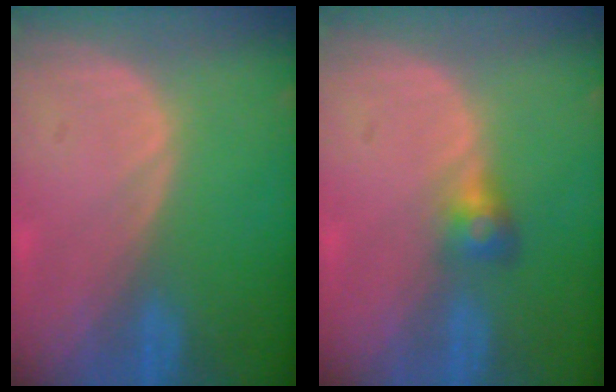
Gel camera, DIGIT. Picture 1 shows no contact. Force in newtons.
{"total": 2.8, "press": 2.6, "slide": 0.9}